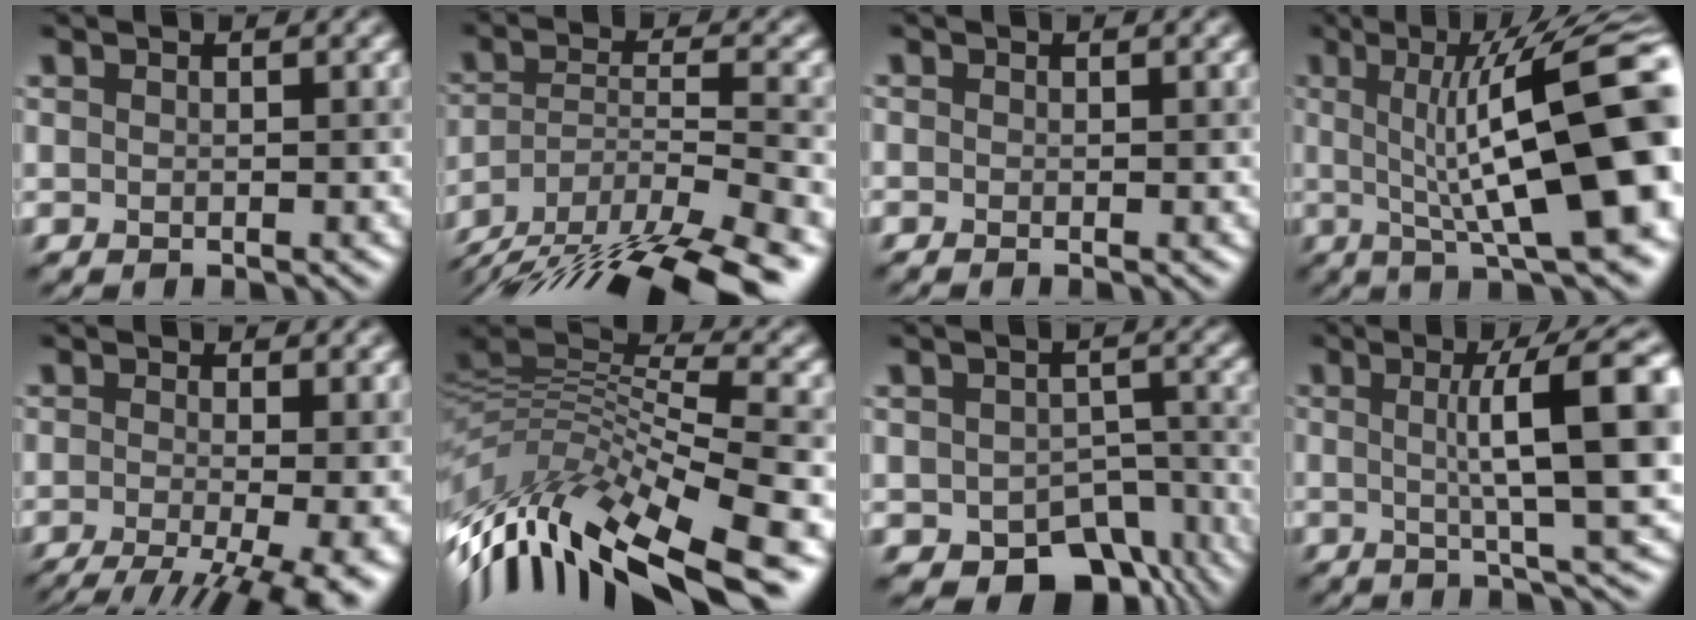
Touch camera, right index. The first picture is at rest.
{"total": 15.9, "force": [-13.7, 3.1, 7.4], "torque": [-0.138, -0.014, -0.204]}
{"total": 0.5, "force": [-0.5, 0.1, 0.2], "torque": [0.005, -0.008, -0.007]}
{"total": 15.8, "force": [1.2, 3.8, 15.3], "torque": [-0.183, 0.021, 0.024]}
{"total": 11.1, "force": [-4.5, 3.9, 9.4], "torque": [-0.107, -0.012, -0.050]}
{"total": 11.9, "force": [-4.2, 4.1, 10.4], "torque": [-0.210, 0.020, -0.062]}
{"total": 8.0, "force": [-4.6, 4.9, 4.3], "torque": [-0.058, -0.035, -0.044]}
{"total": 11.6, "force": [1.4, 2.1, 11.3], "torque": [-0.121, 0.019, 0.024]}